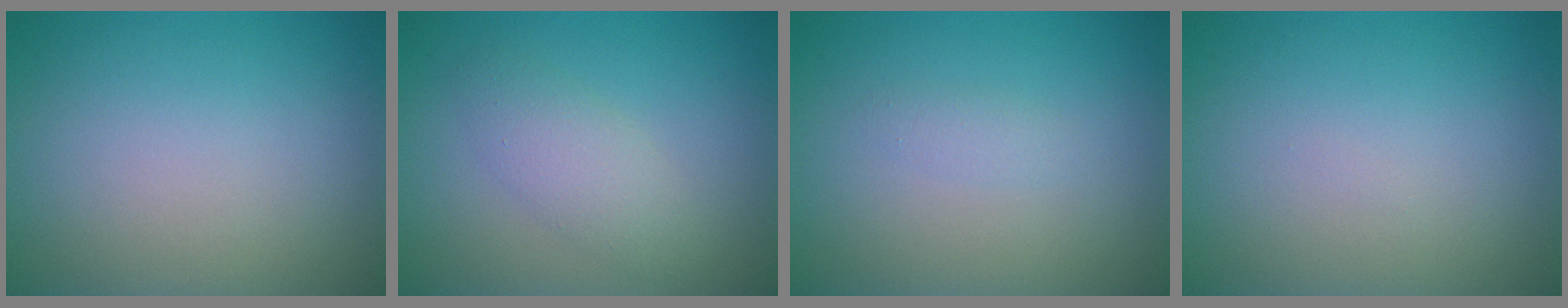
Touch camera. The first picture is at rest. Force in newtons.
{"total": 2.5, "press": 2.5, "slide": 0.2}
{"total": 0.8, "press": 0.8, "slide": 0.1}
{"total": 0.0}